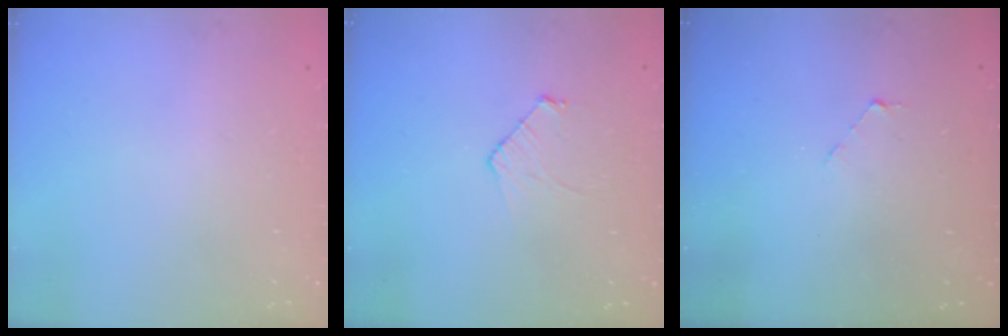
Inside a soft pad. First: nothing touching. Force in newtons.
{"total": 5.9, "press": 5.9, "slide": 0.5}
{"total": 2.8, "press": 2.8, "slide": 0.2}